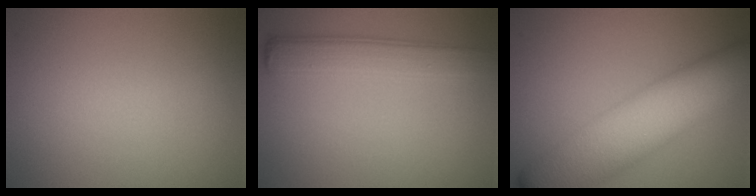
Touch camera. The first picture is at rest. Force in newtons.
{"total": 4.0, "press": 4.0, "slide": 0.1}
{"total": 11.2, "press": 11.2, "slide": 0.3}